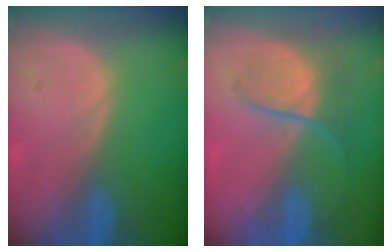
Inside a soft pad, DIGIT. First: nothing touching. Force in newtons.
{"total": 6.3, "press": 5.8, "slide": 2.3}